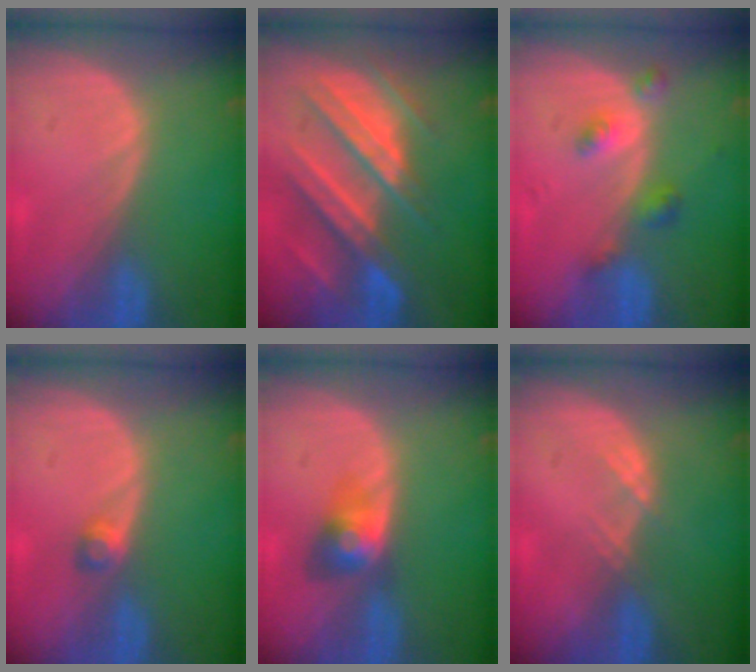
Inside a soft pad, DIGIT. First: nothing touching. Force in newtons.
{"total": 11.0, "press": 9.8, "slide": 5.0}
{"total": 4.5, "press": 4.0, "slide": 1.9}
{"total": 2.0, "press": 1.7, "slide": 1.1}
{"total": 4.0, "press": 4.0, "slide": 0.3}
{"total": 1.5, "press": 1.3, "slide": 0.8}